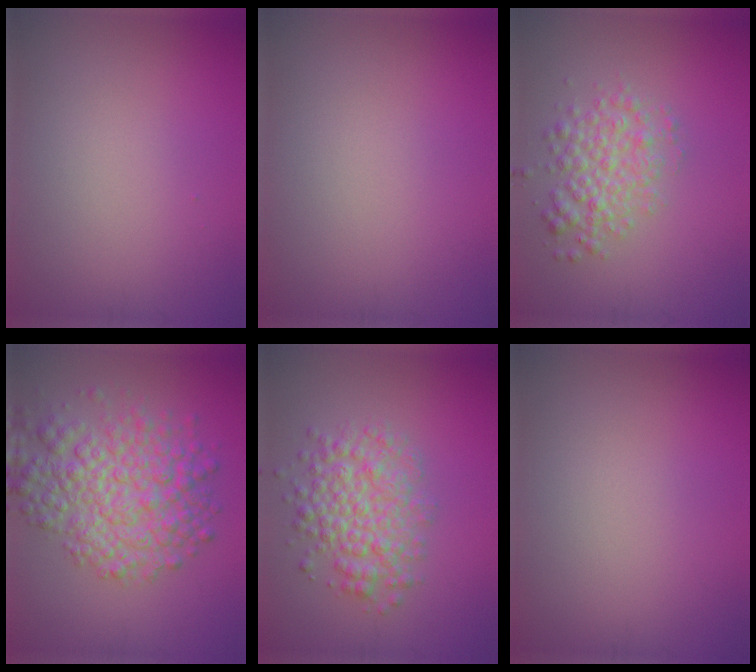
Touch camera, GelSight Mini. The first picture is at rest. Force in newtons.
{"total": 0.0}
{"total": 3.6, "press": 3.6, "slide": 0.1}
{"total": 7.4, "press": 7.4, "slide": 0.2}
{"total": 4.9, "press": 4.8, "slide": 0.2}
{"total": 0.0}